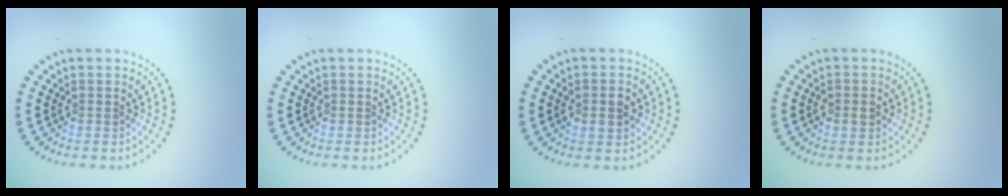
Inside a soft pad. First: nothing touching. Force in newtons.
{"total": 0.0}
{"total": 2.5, "press": 2.5, "slide": 0.1}
{"total": 1.6, "press": 1.6, "slide": 0.1}